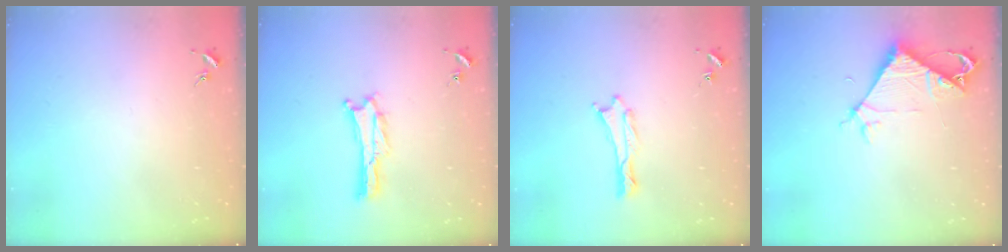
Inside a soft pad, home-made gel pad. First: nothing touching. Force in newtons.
{"total": 0.0}
{"total": 0.0}
{"total": 6.1, "press": 6.0, "slide": 0.5}